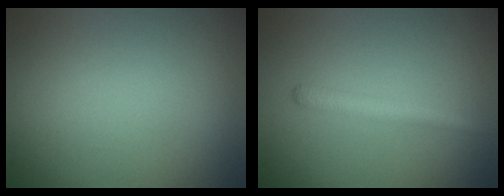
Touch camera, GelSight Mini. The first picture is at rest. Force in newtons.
{"total": 1.8, "press": 1.8, "slide": 0.1}